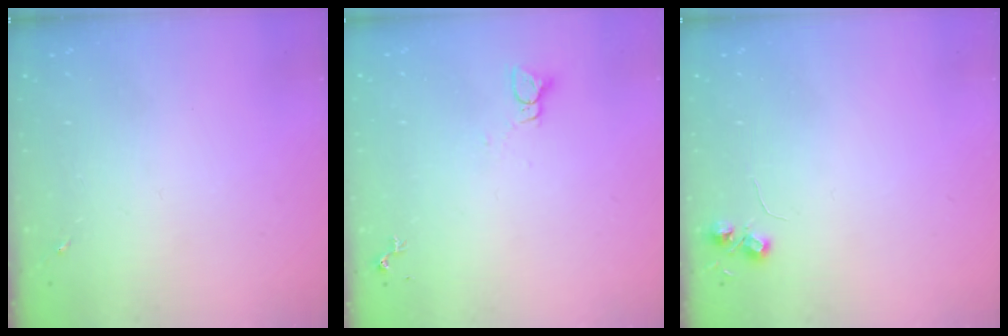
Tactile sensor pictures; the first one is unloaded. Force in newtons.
{"total": 2.2, "press": 2.2, "slide": 0.1}
{"total": 5.2, "press": 5.2, "slide": 0.7}